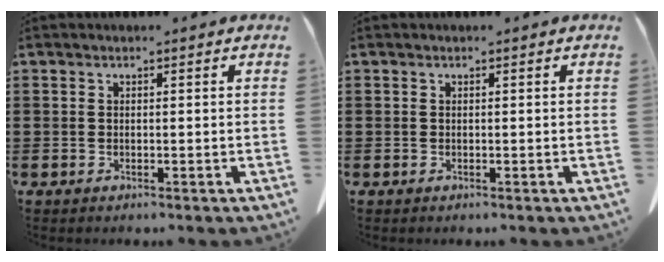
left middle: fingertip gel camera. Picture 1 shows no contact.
{"total": 0.0}